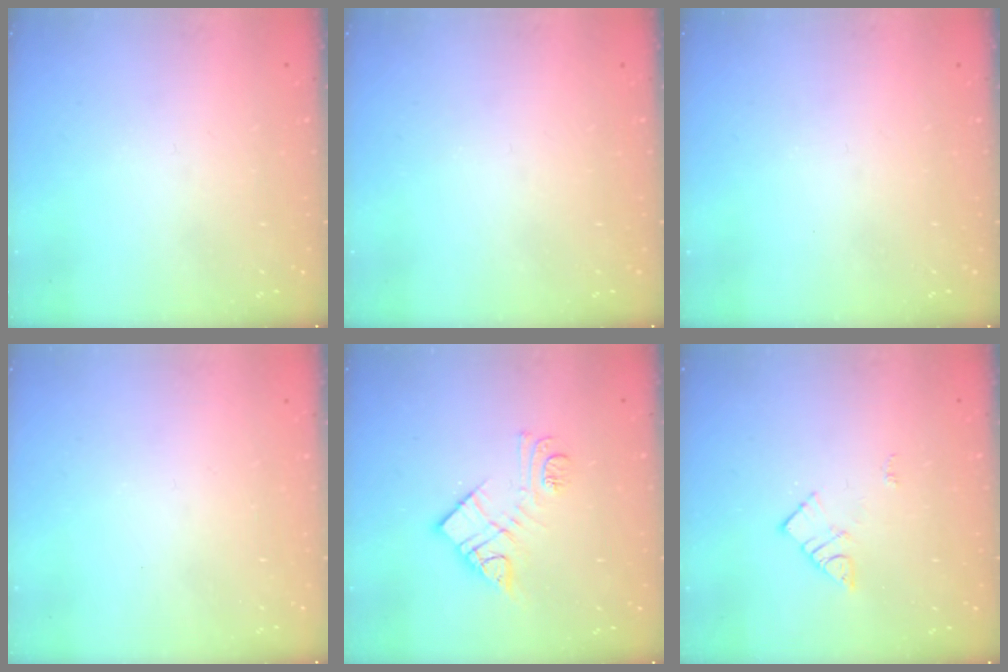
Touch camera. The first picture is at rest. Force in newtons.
{"total": 0.0}
{"total": 0.0}
{"total": 1.8, "press": 1.8, "slide": 0.1}
{"total": 12.4, "press": 12.4, "slide": 0.7}
{"total": 7.9, "press": 7.9, "slide": 0.4}